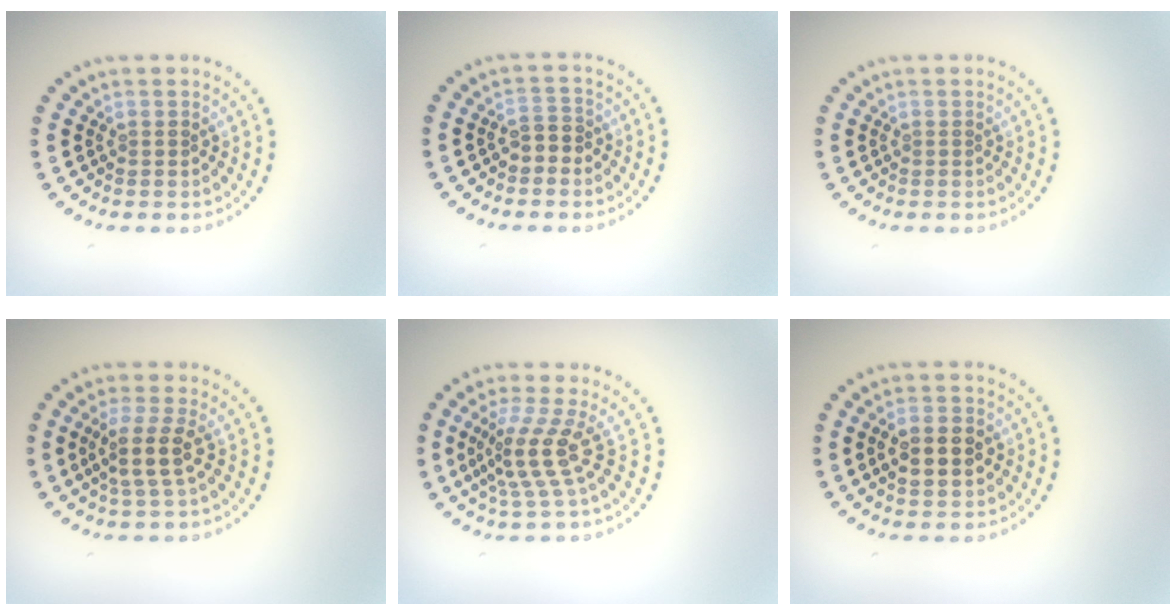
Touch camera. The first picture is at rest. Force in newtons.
{"total": 1.8, "press": 1.7, "slide": 0.7}
{"total": 0.0}
{"total": 3.0, "press": 2.5, "slide": 1.6}
{"total": 3.9, "press": 2.8, "slide": 2.8}
{"total": 4.3, "press": 4.3, "slide": 0.1}